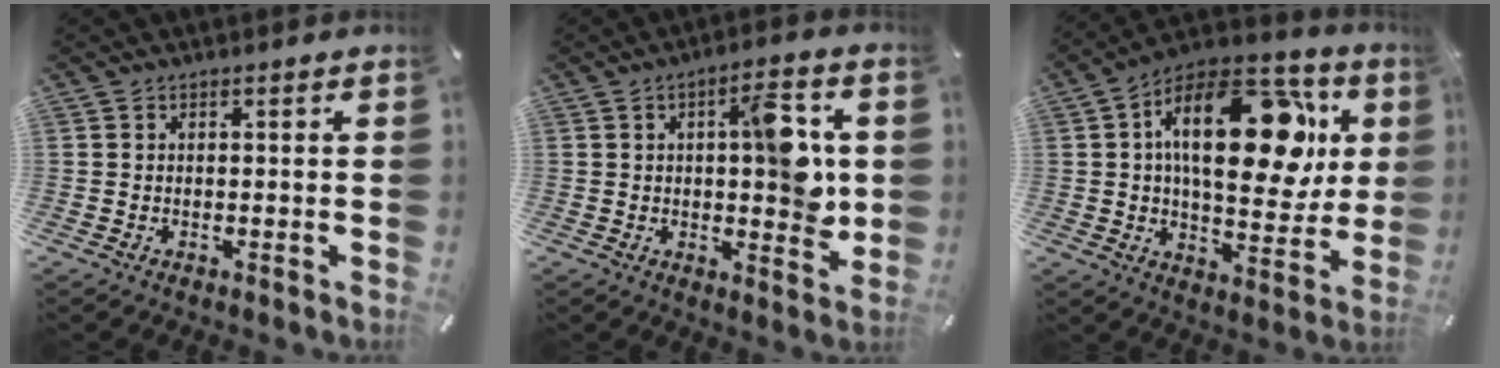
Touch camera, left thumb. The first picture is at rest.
{"total": 12.1, "force": [2.0, 4.7, 11.0], "torque": [-0.131, -0.012, 0.026]}
{"total": 26.4, "force": [7.2, 13.9, 21.2], "torque": [-0.327, -0.031, 0.117]}